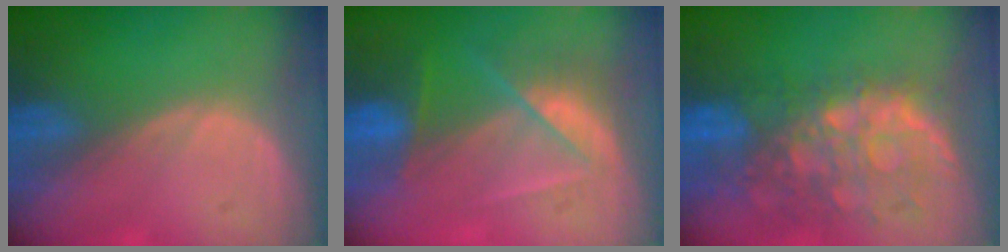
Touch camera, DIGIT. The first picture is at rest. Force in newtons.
{"total": 7.4, "press": 6.5, "slide": 3.5}
{"total": 11.1, "press": 9.7, "slide": 5.4}